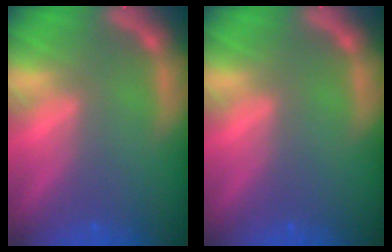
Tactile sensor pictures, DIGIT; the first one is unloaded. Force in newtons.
{"total": 0.0}